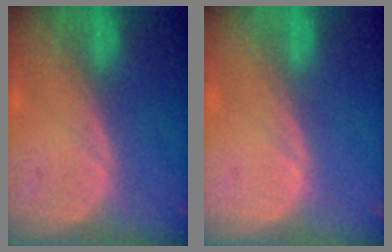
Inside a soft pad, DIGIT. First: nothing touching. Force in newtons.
{"total": 0.0}